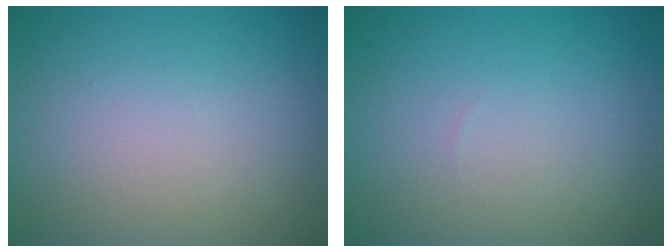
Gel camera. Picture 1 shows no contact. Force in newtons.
{"total": 0.0}